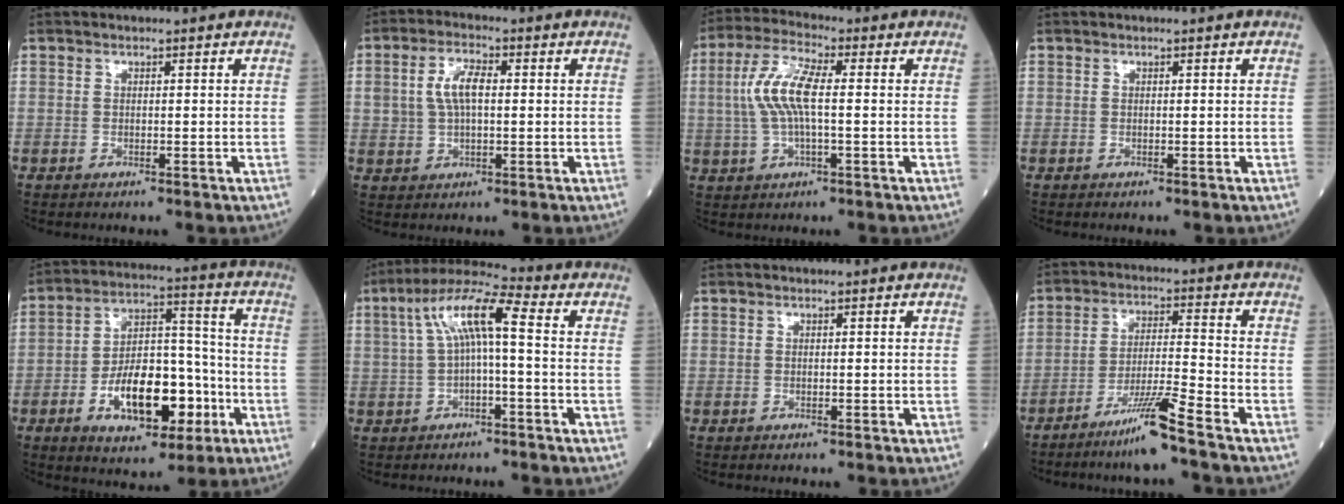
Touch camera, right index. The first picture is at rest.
{"total": 5.8, "force": [0.9, 2.6, 5.1], "torque": [-0.105, 0.012, 0.020]}
{"total": 8.5, "force": [0.6, 2.0, 8.2], "torque": [-0.182, 0.014, 0.010]}
{"total": 0.0}
{"total": 15.0, "force": [-5.3, 6.7, 12.3], "torque": [-0.212, 0.017, -0.081]}
{"total": 9.1, "force": [1.2, 1.4, 8.9], "torque": [-0.169, 0.038, 0.018]}
{"total": 0.0}
{"total": 8.3, "force": [-5.9, -1.1, 5.7], "torque": [-0.102, -0.024, -0.116]}